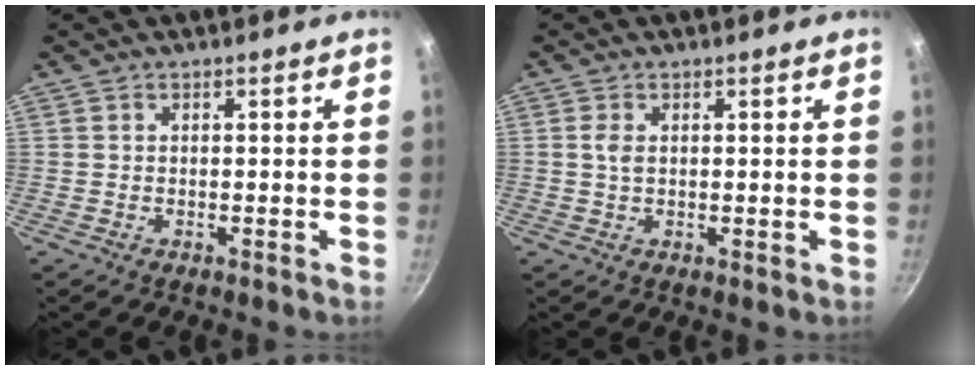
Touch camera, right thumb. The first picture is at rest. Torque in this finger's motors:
{"motor_torque": [0.20, 0.03, 0.23, -0.11, 0.00]}